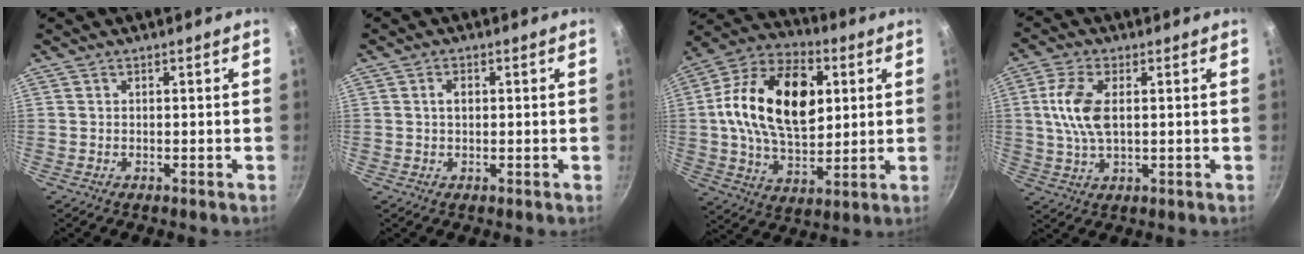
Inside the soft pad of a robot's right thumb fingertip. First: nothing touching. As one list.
[{"total": 1.9, "force": [0.3, 1.3, 1.4], "torque": [-0.020, 0.005, 0.005]}, {"total": 22.3, "force": [4.1, 13.7, 17.0], "torque": [-0.275, 0.006, 0.059]}, {"total": 8.9, "force": [1.3, 4.5, 7.6], "torque": [-0.153, 0.005, 0.022]}]